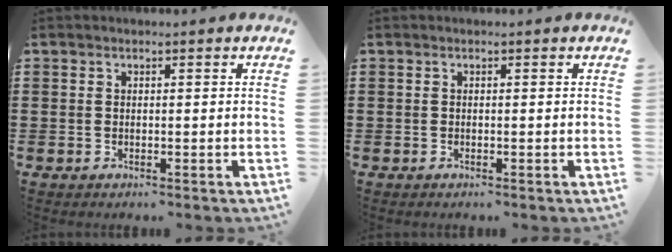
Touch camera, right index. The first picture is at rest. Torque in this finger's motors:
{"motor_torque": [-0.11, 0.33, 0.00, 0.00]}